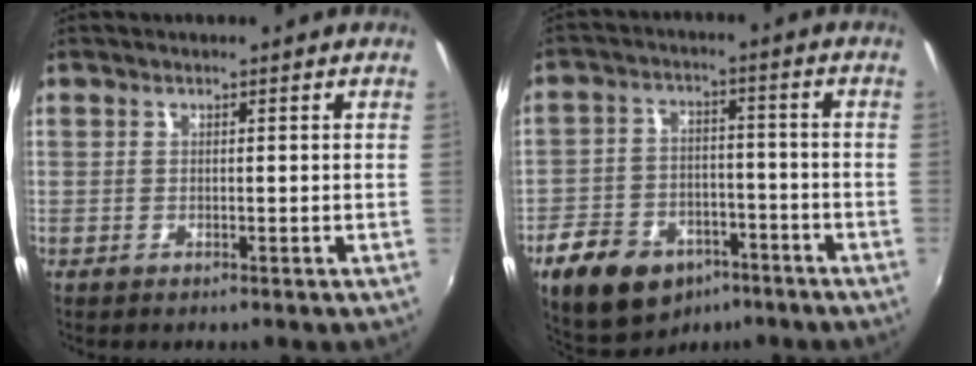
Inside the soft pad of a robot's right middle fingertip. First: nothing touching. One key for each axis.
{"total": 15.4, "fx": -9.5, "fy": 9.6, "fz": 7.5, "tx": -0.179, "ty": 0.005, "tz": -0.137}